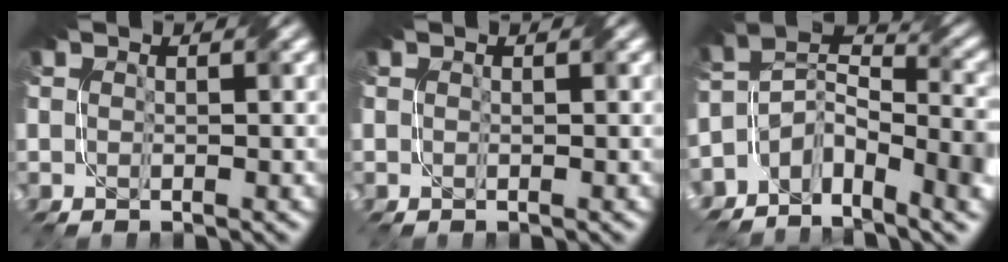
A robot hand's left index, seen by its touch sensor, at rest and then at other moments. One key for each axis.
{"total": 0.0}
{"total": 8.4, "fx": -4.3, "fy": 4.0, "fz": 6.1, "tx": -0.088, "ty": 0.005, "tz": -0.091}